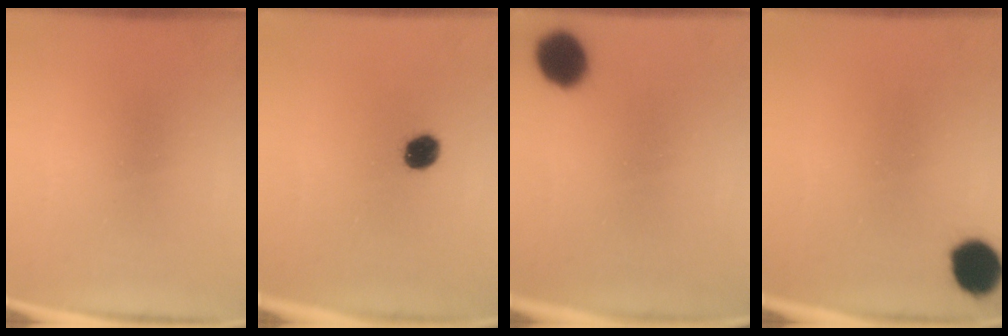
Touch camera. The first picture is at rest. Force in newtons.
{"total": 5.0}
{"total": 9.3}
{"total": 9.2}